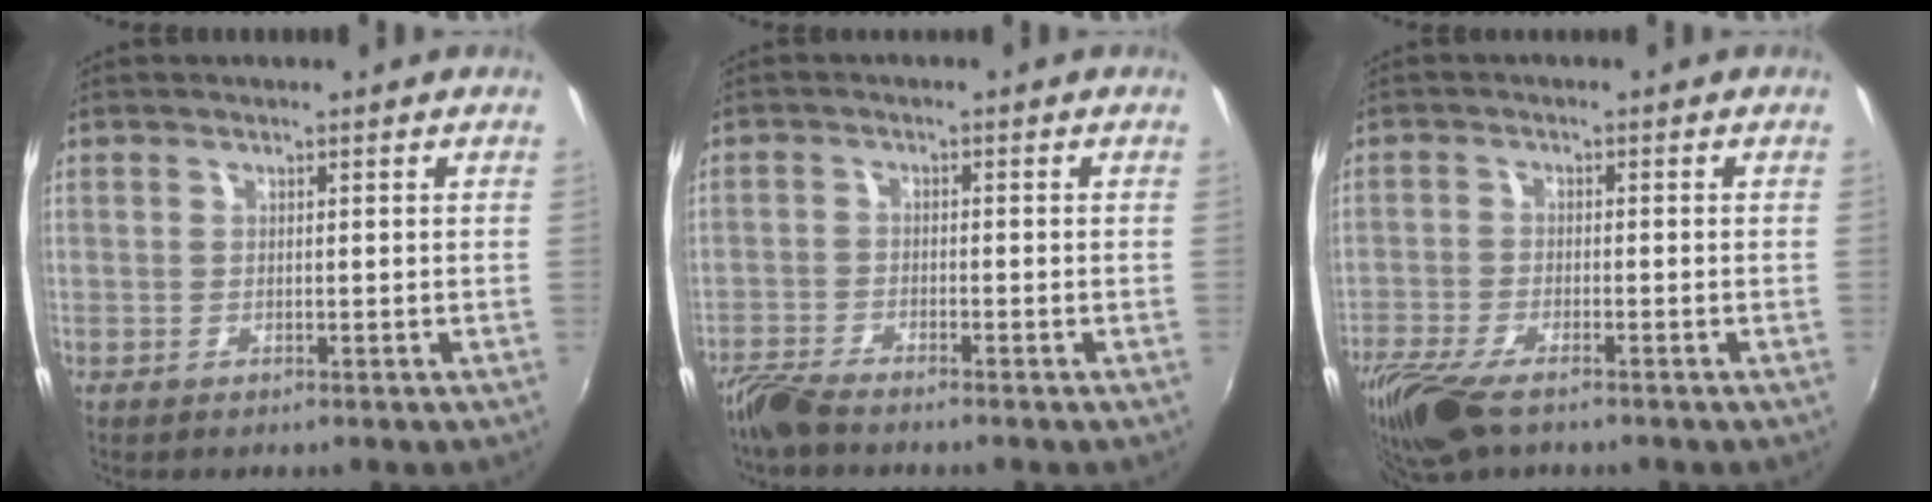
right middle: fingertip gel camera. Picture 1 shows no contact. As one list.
[{"total": 5.2, "force": [-4.6, 0.7, 2.2], "torque": [-0.064, -0.016, -0.093]}, {"total": 10.8, "force": [-8.0, 3.4, 6.5], "torque": [-0.160, -0.039, -0.153]}]